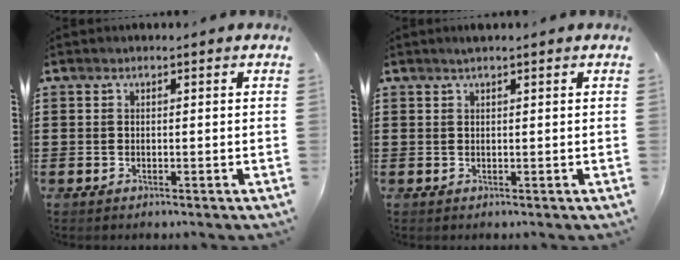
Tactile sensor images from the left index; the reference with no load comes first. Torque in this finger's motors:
{"motor_torque": [0.96, -1.18, 0.04, 0.01]}